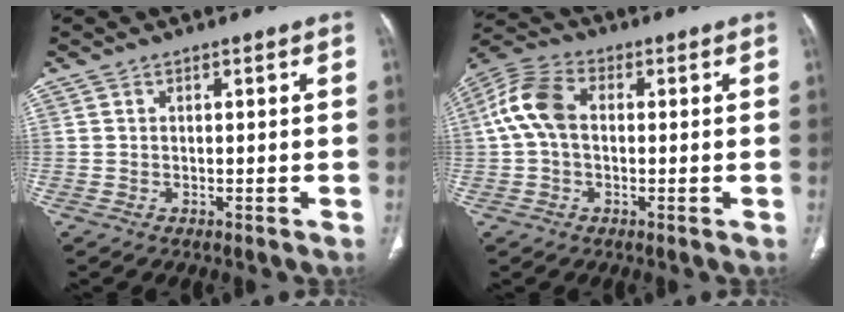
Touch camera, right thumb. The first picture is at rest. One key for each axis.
{"total": 9.3, "fx": 0.5, "fy": 6.1, "fz": 7.0, "tx": -0.152, "ty": 0.029, "tz": 0.003}